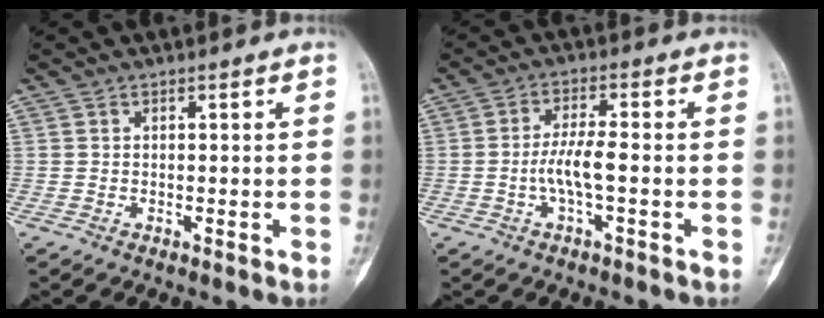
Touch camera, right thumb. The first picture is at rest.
{"total": 5.3, "force": [-1.3, 1.0, 5.0], "torque": [-0.111, 0.012, -0.029]}